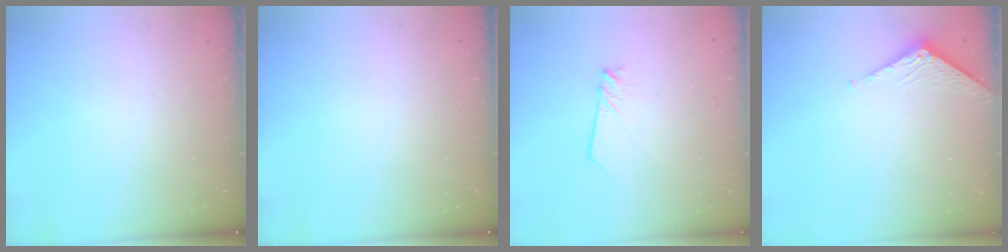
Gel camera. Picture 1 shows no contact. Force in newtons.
{"total": 0.0}
{"total": 2.4, "press": 2.4, "slide": 0.2}
{"total": 3.5, "press": 3.5, "slide": 0.3}